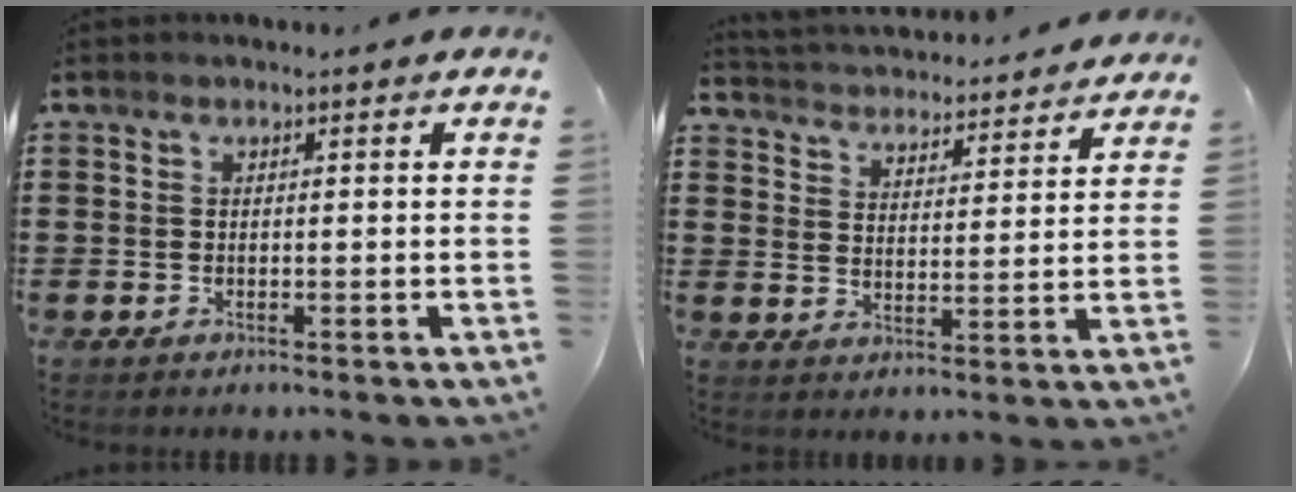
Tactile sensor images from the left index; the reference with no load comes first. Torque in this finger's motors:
{"motor_torque": [2.14, 0.00, 0.89, 0.11]}